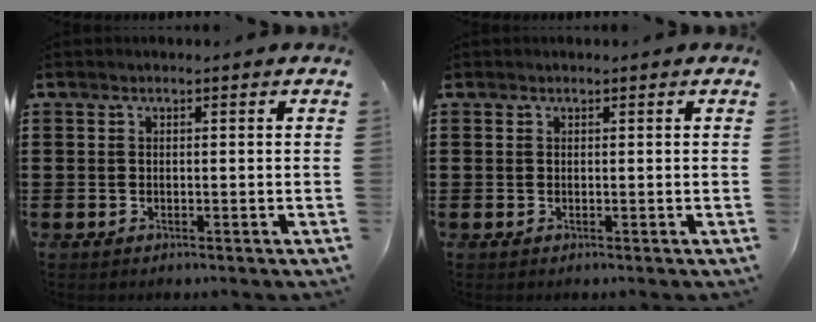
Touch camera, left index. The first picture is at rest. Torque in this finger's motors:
{"motor_torque": [0.01, -0.02, -0.13, -0.04]}